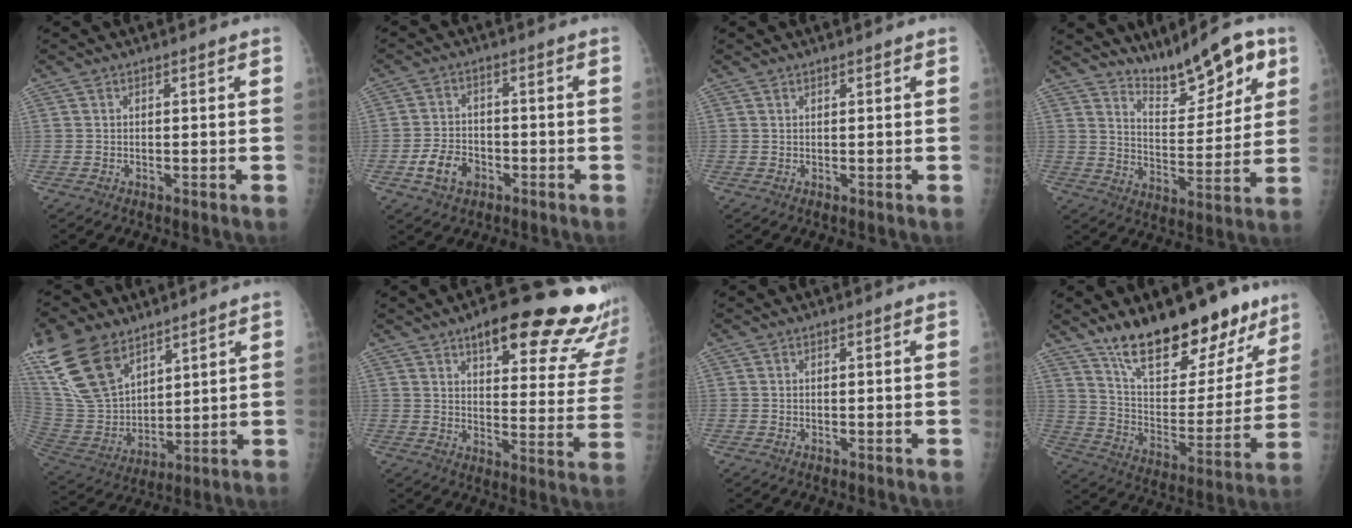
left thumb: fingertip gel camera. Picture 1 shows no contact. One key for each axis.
{"total": 6.5, "fx": -3.0, "fy": 4.6, "fz": 3.4, "tx": -0.048, "ty": 0.018, "tz": -0.050}
{"total": 0.0}
{"total": 13.7, "fx": 9.4, "fy": 4.8, "fz": 8.8, "tx": -0.099, "ty": -0.052, "tz": 0.157}
{"total": 19.2, "fx": 11.7, "fy": 10.8, "fz": 10.7, "tx": -0.206, "ty": -0.035, "tz": 0.240}
{"total": 24.7, "fx": 17.6, "fy": 7.2, "fz": 15.7, "tx": -0.163, "ty": -0.079, "tz": 0.216}
{"total": 0.0}
{"total": 23.2, "fx": 16.9, "fy": 9.8, "fz": 12.5, "tx": -0.138, "ty": -0.091, "tz": 0.270}